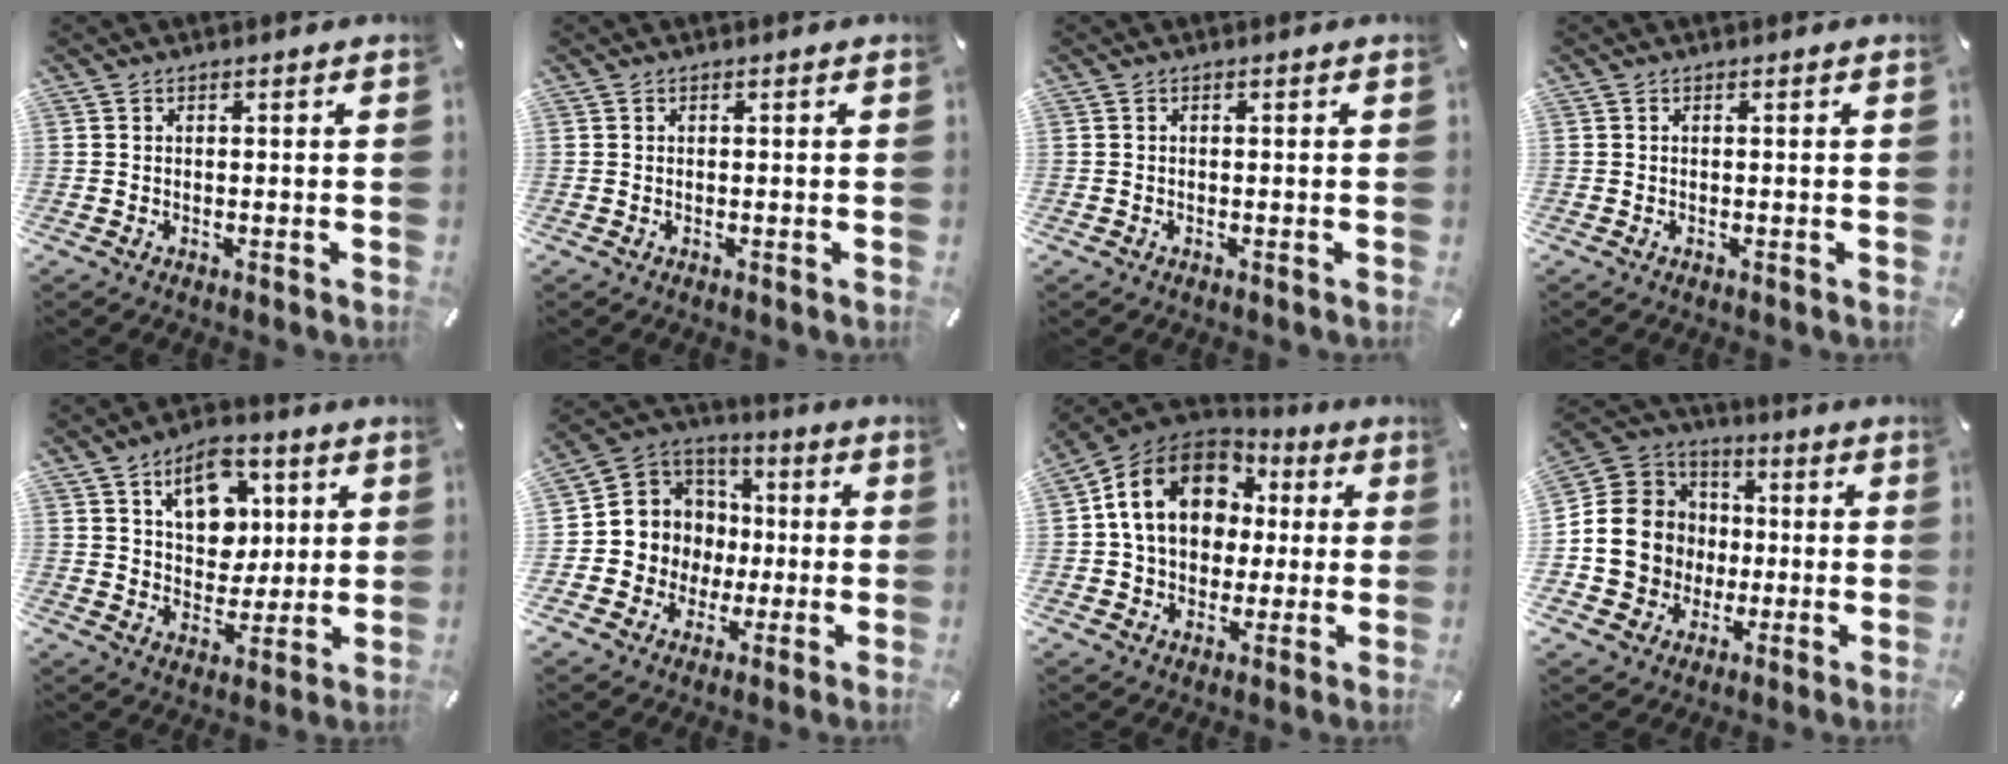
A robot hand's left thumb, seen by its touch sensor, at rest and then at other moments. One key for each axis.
{"total": 0.0}
{"total": 0.0}
{"total": 0.0}
{"total": 12.0, "fx": 5.3, "fy": 8.9, "fz": 6.1, "tx": -0.083, "ty": -0.017, "tz": 0.094}
{"total": 11.1, "fx": -0.8, "fy": 11.1, "fz": 0.2, "tx": -0.017, "ty": -0.013, "tz": 0.000}
{"total": 15.8, "fx": 3.0, "fy": 12.9, "fz": 8.5, "tx": -0.172, "ty": 0.005, "tz": 0.059}
{"total": 14.8, "fx": -1.5, "fy": 14.3, "fz": 3.7, "tx": -0.075, "ty": 0.002, "tz": -0.015}